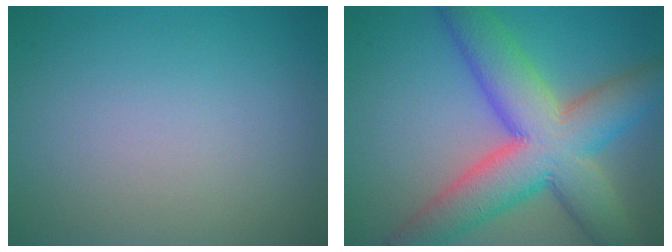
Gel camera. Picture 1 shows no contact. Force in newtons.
{"total": 11.3, "press": 11.3, "slide": 0.6}